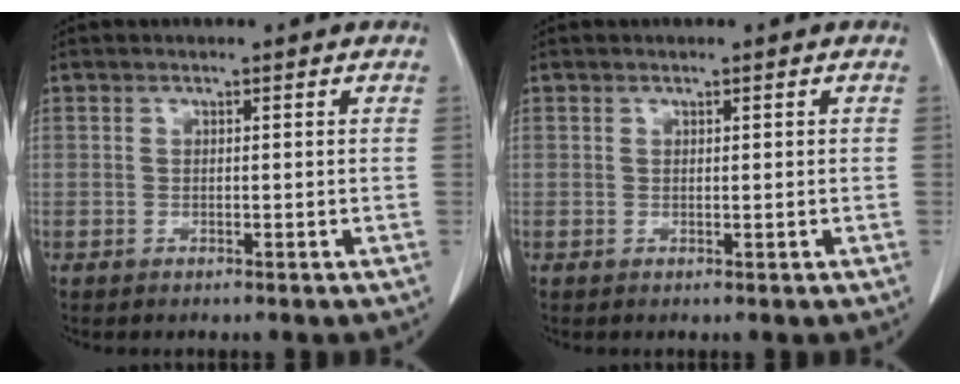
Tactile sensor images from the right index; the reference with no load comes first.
{"total": 0.0}